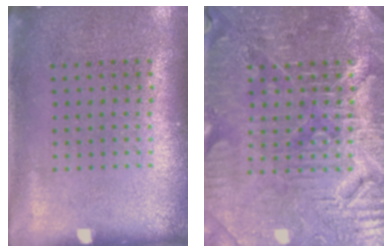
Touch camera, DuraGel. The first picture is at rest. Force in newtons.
{"total": 4.4, "press": 4.2, "slide": 1.3}